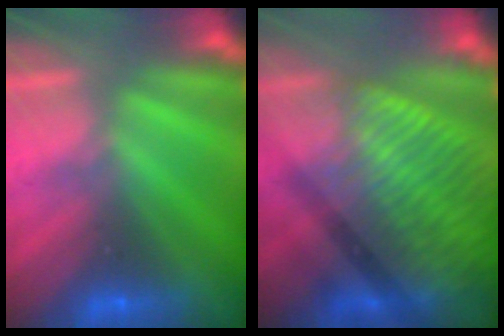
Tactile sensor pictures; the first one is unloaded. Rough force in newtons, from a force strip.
{"total": 3.8}